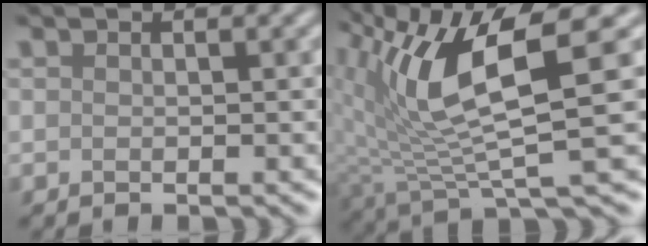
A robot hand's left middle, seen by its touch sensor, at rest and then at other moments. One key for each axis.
{"total": 9.4, "fx": 3.1, "fy": 2.5, "fz": 8.5, "tx": -0.169, "ty": -0.005, "tz": 0.059}